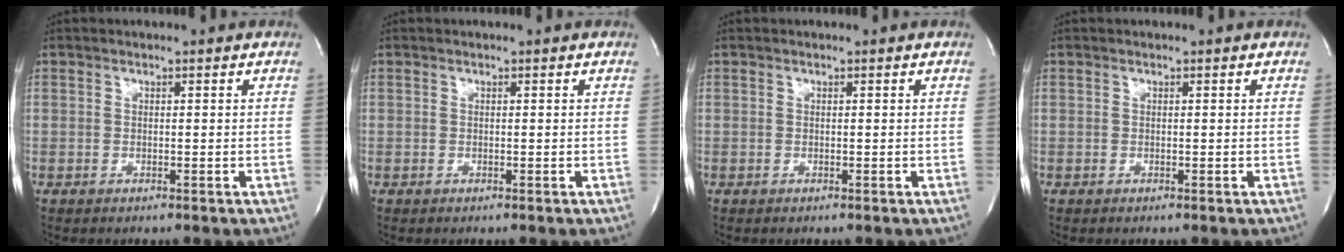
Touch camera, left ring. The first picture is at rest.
{"total": 0.0}
{"total": 0.0}
{"total": 0.0}